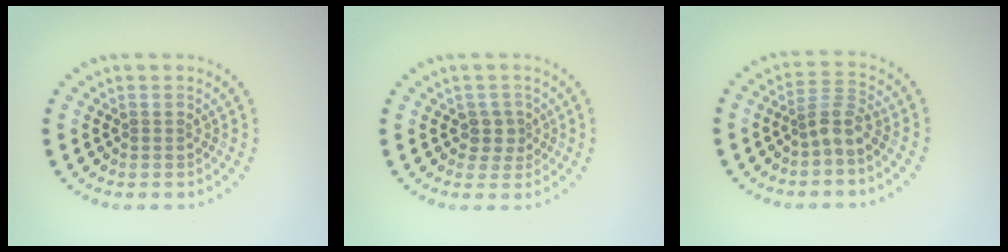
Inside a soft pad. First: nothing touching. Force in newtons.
{"total": 1.7, "press": 1.4, "slide": 1.0}
{"total": 2.5, "press": 1.9, "slide": 1.6}